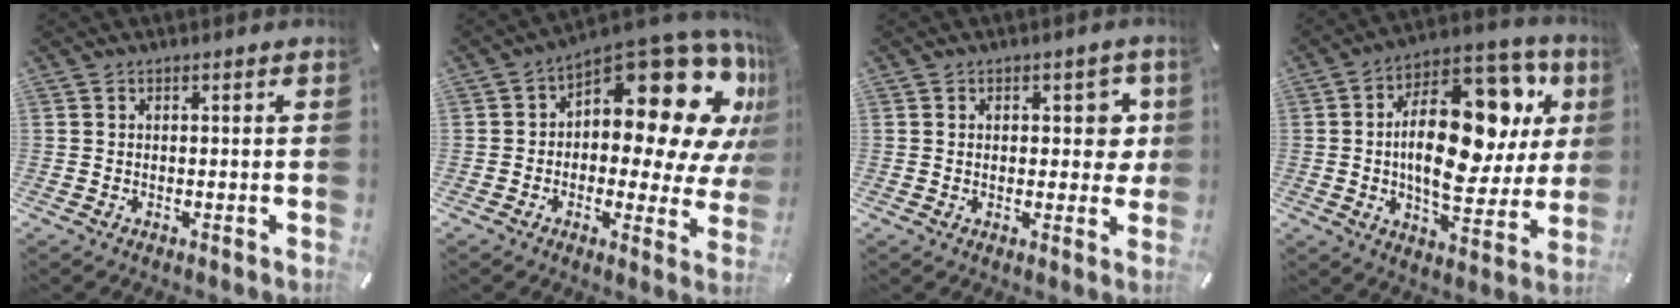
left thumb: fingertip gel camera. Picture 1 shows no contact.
{"total": 20.5, "force": [9.1, 10.2, 15.2], "torque": [-0.191, -0.085, 0.151]}
{"total": 6.1, "force": [1.4, 3.6, 4.8], "torque": [-0.049, -0.005, 0.014]}
{"total": 26.5, "force": [4.6, 14.2, 21.9], "torque": [-0.351, -0.029, 0.081]}